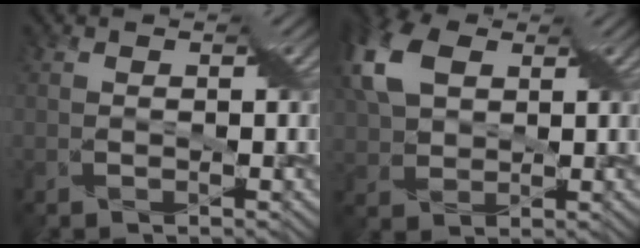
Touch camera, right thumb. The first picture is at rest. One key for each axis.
{"total": 9.5, "fx": 3.5, "fy": 6.2, "fz": 6.3, "tx": -0.175, "ty": 0.027, "tz": 0.057}